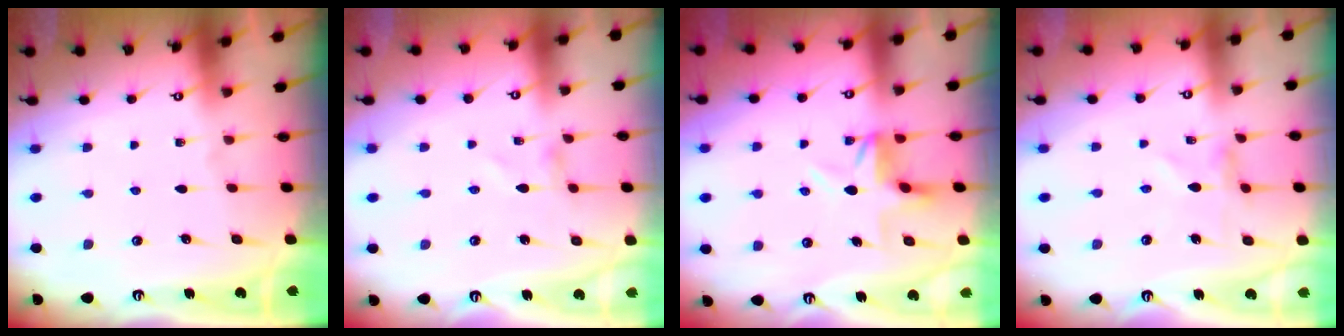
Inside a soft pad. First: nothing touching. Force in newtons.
{"total": 0.8, "press": 0.8, "slide": 0.1}
{"total": 3.9, "press": 3.9, "slide": 0.4}
{"total": 1.0, "press": 1.0, "slide": 0.2}